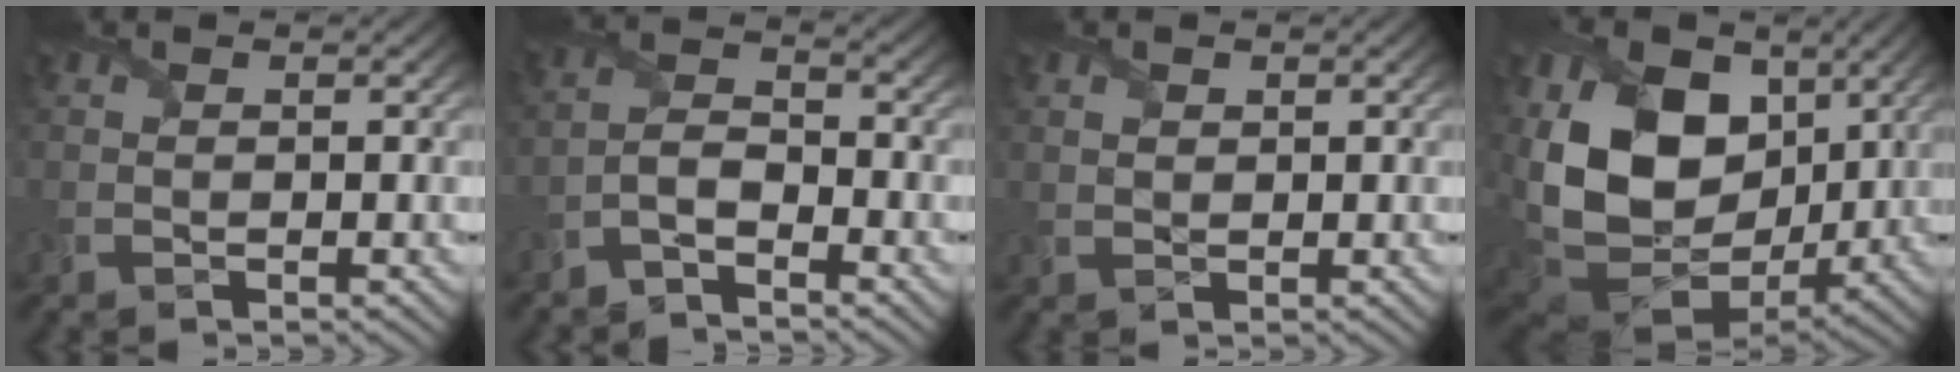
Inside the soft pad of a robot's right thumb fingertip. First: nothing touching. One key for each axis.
{"total": 3.5, "fx": -2.7, "fy": 1.1, "fz": 1.9, "tx": -0.042, "ty": 0.004, "tz": -0.066}
{"total": 1.1, "fx": 0.8, "fy": 0.6, "fz": 0.3, "tx": -0.009, "ty": -0.001, "tz": 0.016}
{"total": 19.3, "fx": 3.8, "fy": 13.8, "fz": 13.0, "tx": -0.288, "ty": -0.004, "tz": 0.080}